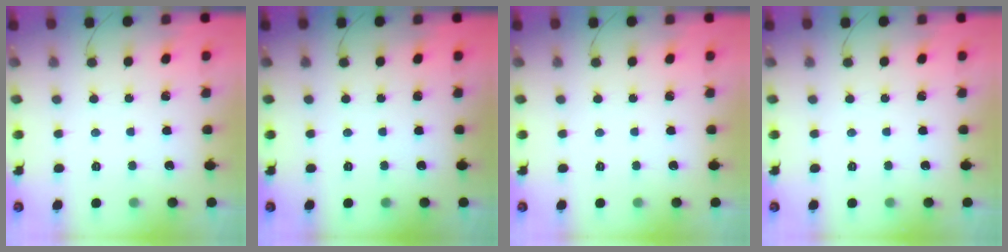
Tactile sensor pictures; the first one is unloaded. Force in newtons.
{"total": 0.0}
{"total": 0.0}
{"total": 0.0}